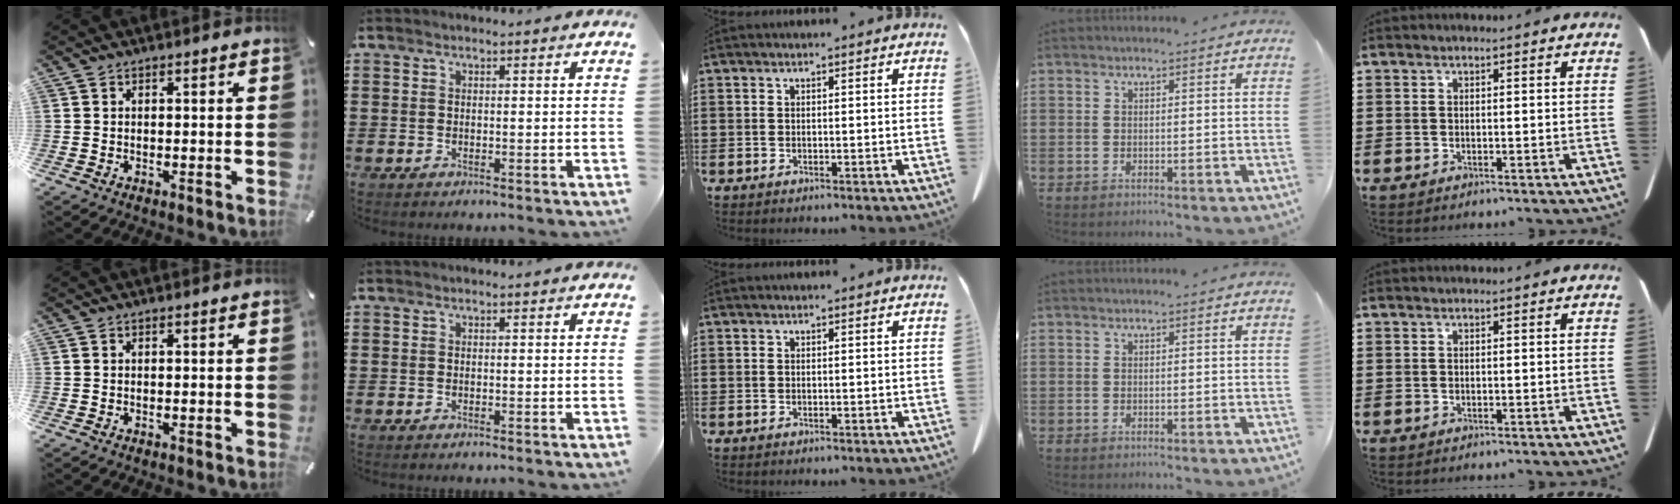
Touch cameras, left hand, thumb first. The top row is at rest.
{}